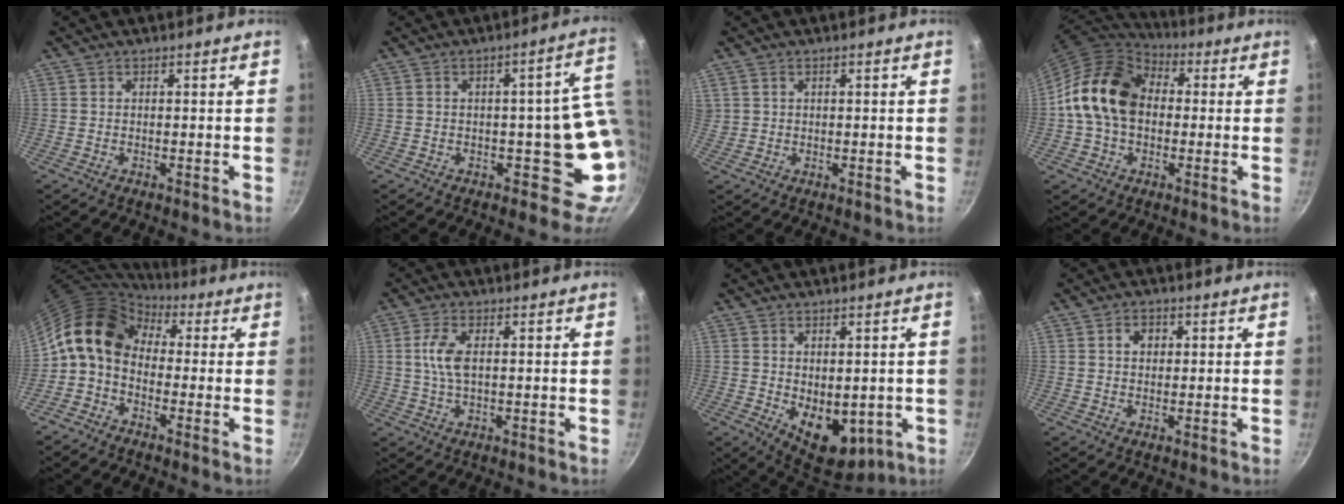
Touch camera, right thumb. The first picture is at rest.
{"total": 10.5, "force": [0.6, 6.4, 8.3], "torque": [-0.028, 0.000, 0.014]}
{"total": 1.2, "force": [0.6, 0.9, 0.4], "torque": [-0.004, 0.007, 0.015]}
{"total": 16.2, "force": [0.7, 11.9, 11.0], "torque": [-0.167, 0.031, -0.003]}
{"total": 10.8, "force": [1.3, 7.9, 7.2], "torque": [-0.106, 0.030, -0.004]}
{"total": 5.4, "force": [0.7, 2.5, 4.7], "torque": [-0.098, 0.004, 0.012]}
{"total": 10.6, "force": [-1.4, 6.8, 8.1], "torque": [-0.085, -0.020, -0.001]}
{"total": 3.0, "force": [0.8, 2.4, 1.7], "torque": [-0.011, 0.004, 0.011]}